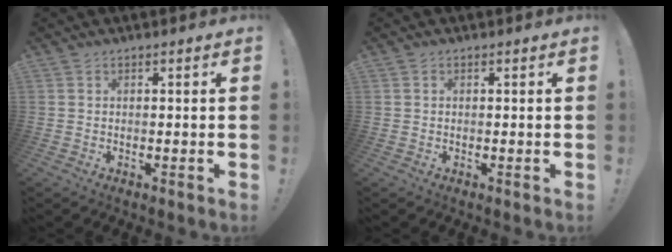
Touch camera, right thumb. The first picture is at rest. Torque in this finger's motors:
{"motor_torque": [0.11, 0.00, -0.01, 0.22, 0.03]}